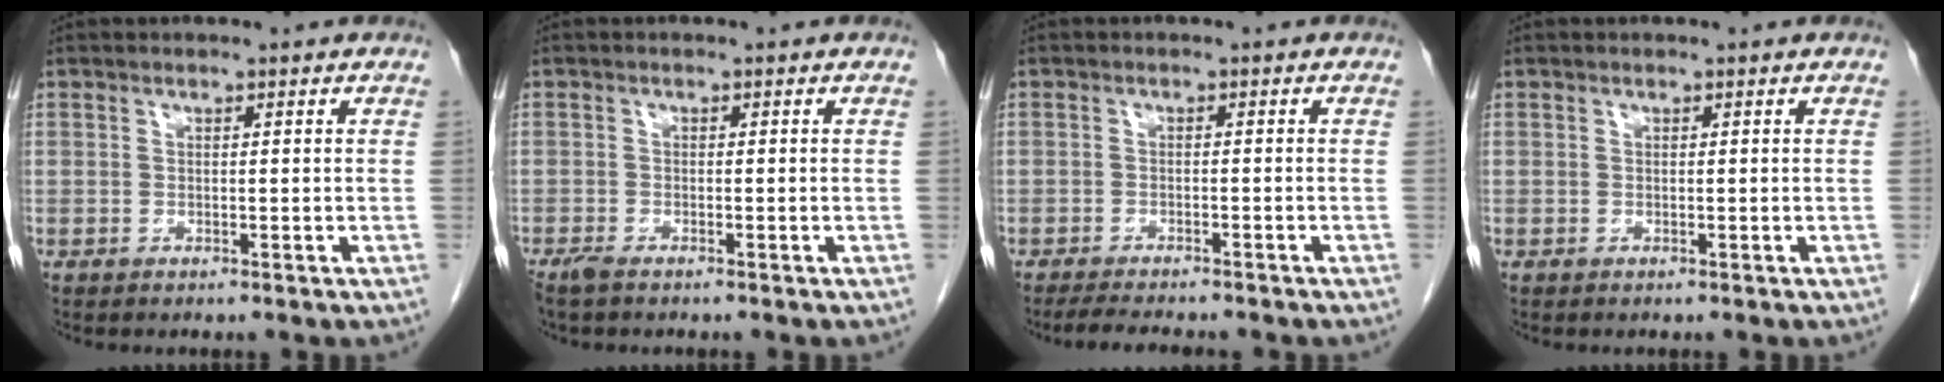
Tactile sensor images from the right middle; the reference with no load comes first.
{"total": 1.7, "force": [-1.4, 0.3, 1.0], "torque": [-0.025, -0.006, -0.027]}
{"total": 6.7, "force": [-5.9, 1.0, 3.2], "torque": [-0.047, -0.012, -0.085]}
{"total": 0.0}